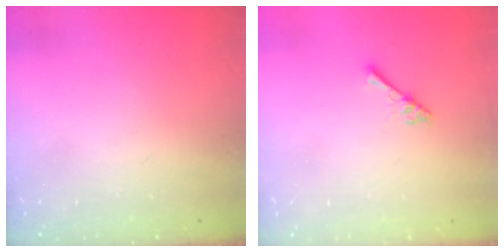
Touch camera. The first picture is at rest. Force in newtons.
{"total": 2.4, "press": 2.4, "slide": 0.4}